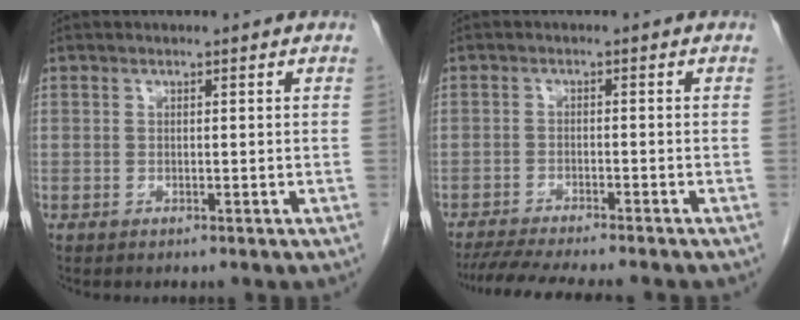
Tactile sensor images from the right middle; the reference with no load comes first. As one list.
[{"total": 11.1, "force": [-9.8, 0.8, 5.2], "torque": [-0.072, -0.013, -0.147]}]